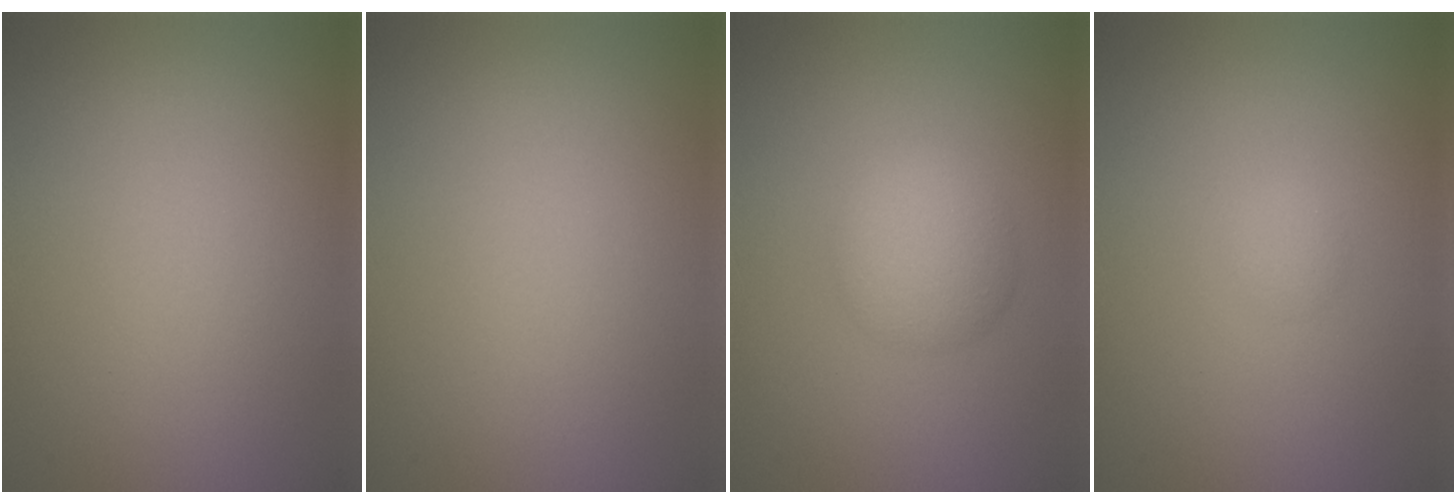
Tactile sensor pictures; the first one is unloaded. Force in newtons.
{"total": 0.0}
{"total": 3.7, "press": 3.7, "slide": 0.1}
{"total": 0.9, "press": 0.9, "slide": 0.0}